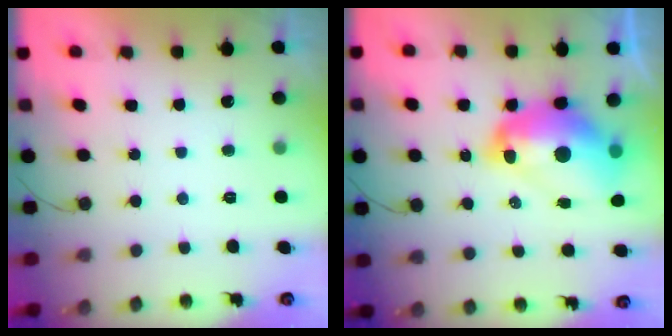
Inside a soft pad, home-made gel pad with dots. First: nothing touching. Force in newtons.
{"total": 16.9, "press": 16.8, "slide": 1.7}